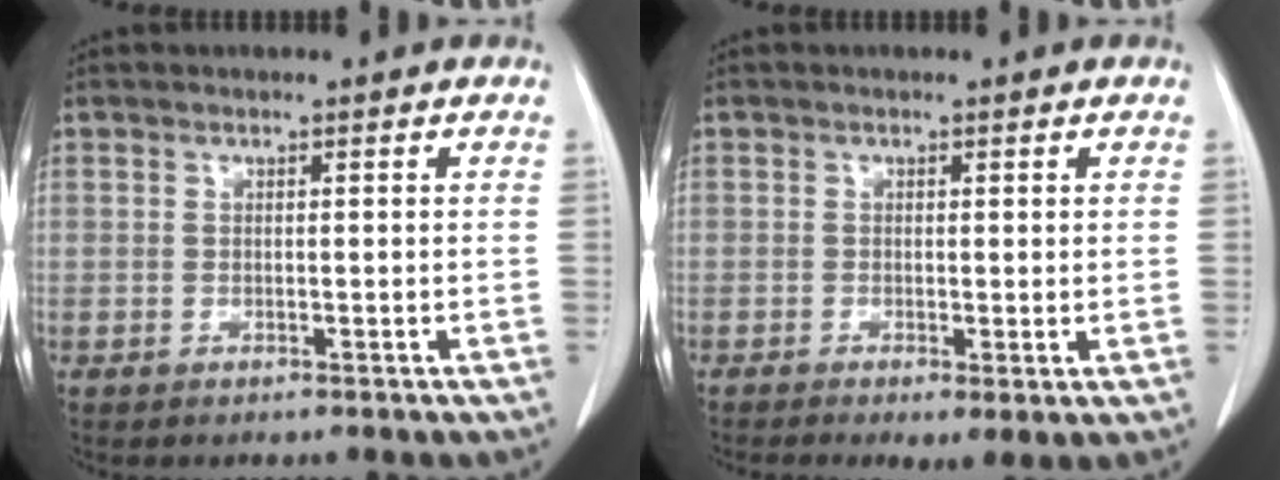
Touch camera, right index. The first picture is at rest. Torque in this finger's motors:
{"motor_torque": [1.08, -1.05, 0.47, 0.13]}